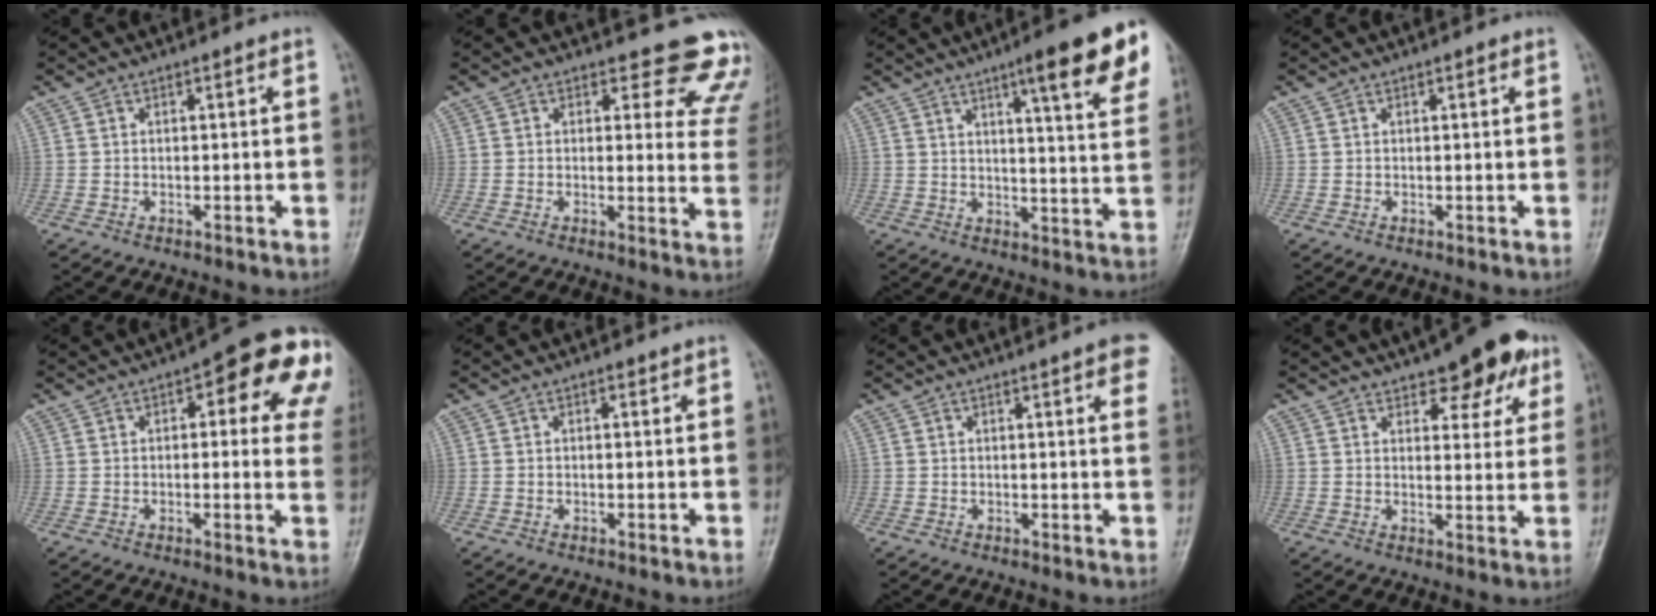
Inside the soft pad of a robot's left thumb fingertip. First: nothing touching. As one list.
[{"total": 12.1, "force": [10.7, 4.8, 2.8], "torque": [0.028, -0.083, 0.085]}, {"total": 15.7, "force": [8.7, 2.5, 12.8], "torque": [-0.141, -0.039, 0.110]}, {"total": 0.5, "force": [0.2, 0.2, 0.4], "torque": [-0.002, 0.001, 0.002]}, {"total": 15.8, "force": [5.5, 6.1, 13.5], "torque": [-0.113, 0.001, 0.049]}, {"total": 0.6, "force": [0.3, 0.3, 0.4], "torque": [-0.002, 0.000, 0.004]}, {"total": 7.0, "force": [3.9, 1.1, 5.7], "torque": [-0.051, -0.002, 0.038]}, {"total": 9.7, "force": [5.9, 4.4, 6.3], "torque": [-0.042, -0.023, 0.077]}]